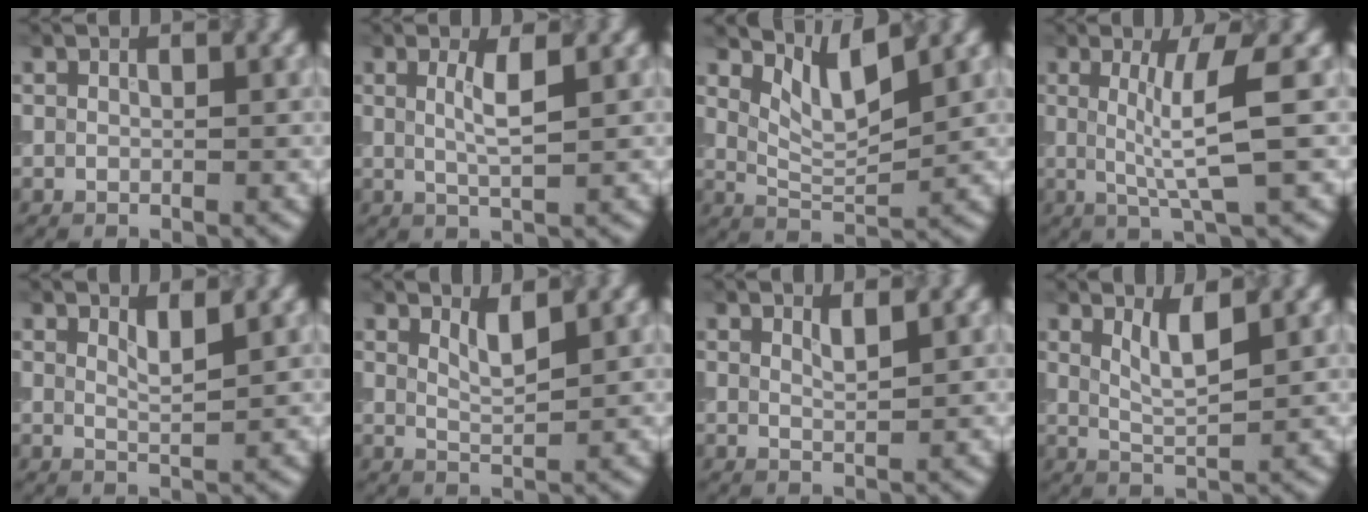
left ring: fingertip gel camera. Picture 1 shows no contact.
{"total": 2.6, "force": [0.7, 0.6, 2.4], "torque": [-0.042, -0.003, 0.012]}
{"total": 4.0, "force": [2.4, 1.2, 2.9], "torque": [-0.064, -0.007, 0.051]}
{"total": 4.5, "force": [0.6, 0.5, 4.4], "torque": [-0.080, -0.004, 0.014]}
{"total": 1.6, "force": [1.0, 0.3, 1.2], "torque": [-0.021, -0.003, 0.017]}
{"total": 1.8, "force": [1.2, 0.4, 1.3], "torque": [-0.023, -0.006, 0.023]}
{"total": 1.2, "force": [0.9, 0.2, 0.8], "torque": [-0.013, -0.003, 0.014]}
{"total": 2.6, "force": [1.4, 0.6, 2.0], "torque": [-0.037, -0.008, 0.031]}